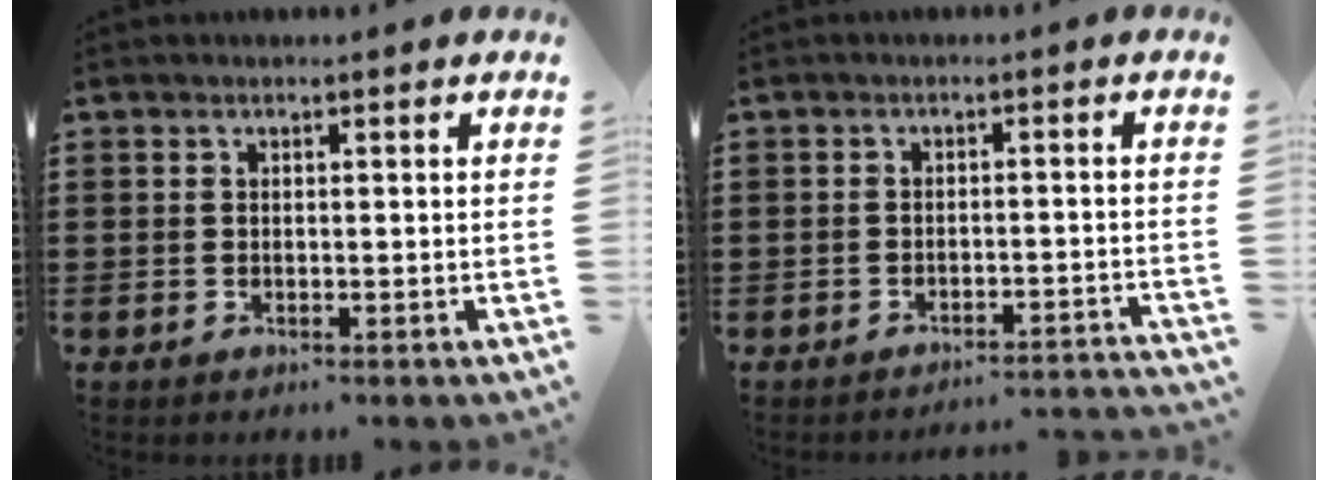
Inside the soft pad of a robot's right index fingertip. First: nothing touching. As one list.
[{"total": 2.7, "force": [-2.7, -0.1, 0.0], "torque": [-0.006, -0.003, -0.058]}]